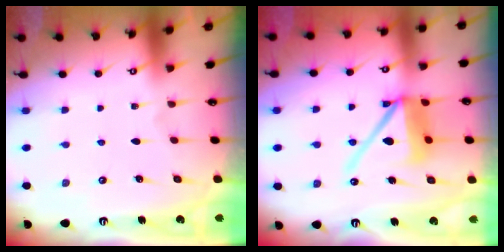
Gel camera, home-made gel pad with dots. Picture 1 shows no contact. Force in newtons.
{"total": 12.6, "press": 12.5, "slide": 2.1}